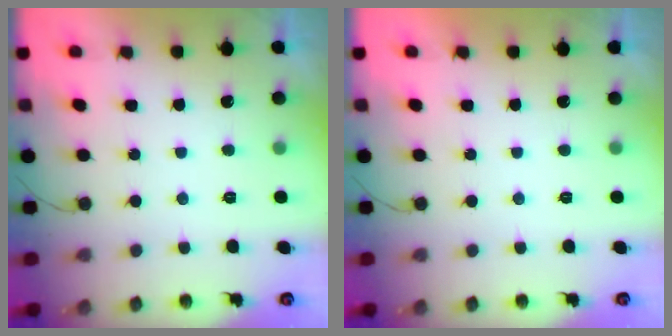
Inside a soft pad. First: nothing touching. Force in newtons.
{"total": 1.7, "press": 1.7, "slide": 0.0}